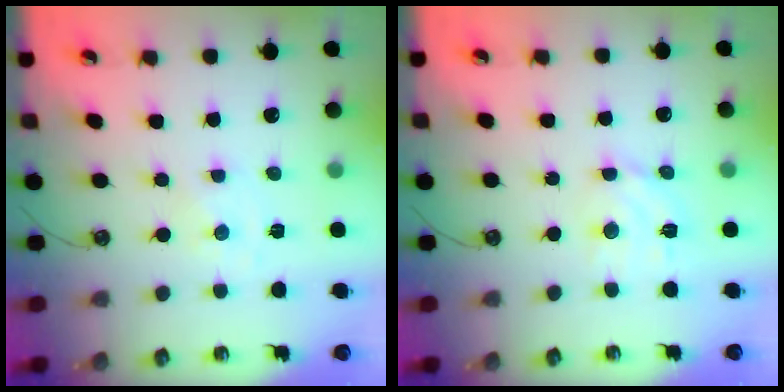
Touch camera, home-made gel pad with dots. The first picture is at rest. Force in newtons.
{"total": 8.0, "press": 8.0, "slide": 0.5}